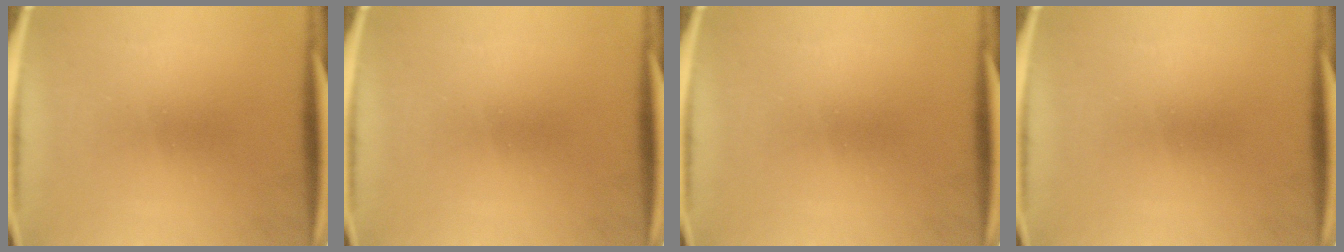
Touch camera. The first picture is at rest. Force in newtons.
{"total": 0.0}
{"total": 0.0}
{"total": 0.0}